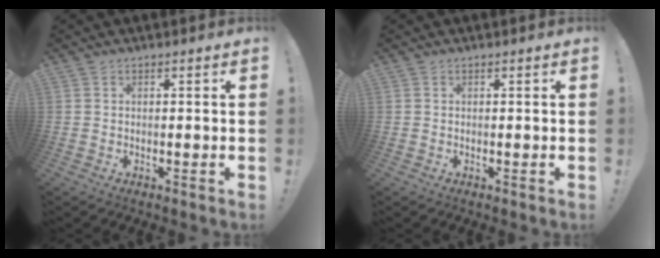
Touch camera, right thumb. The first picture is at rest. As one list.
[{"total": 0.0}]